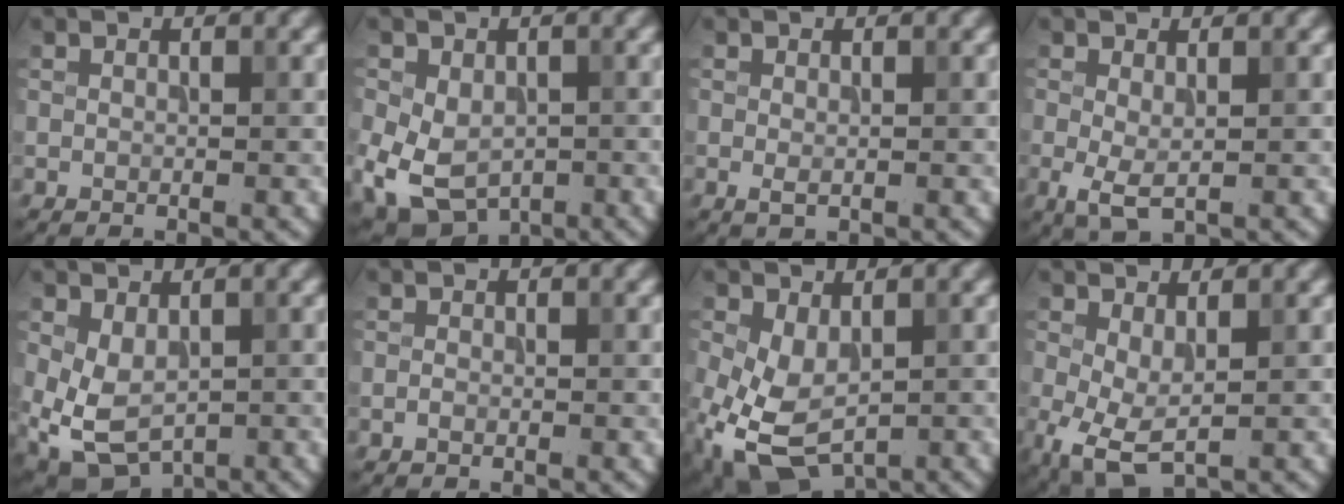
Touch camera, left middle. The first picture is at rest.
{"total": 6.7, "force": [-2.5, 4.5, 4.4], "torque": [-0.099, -0.030, -0.024]}
{"total": 0.7, "force": [-0.3, 0.1, 0.6], "torque": [-0.015, -0.001, 0.004]}
{"total": 2.0, "force": [-0.5, 0.4, 1.9], "torque": [-0.045, -0.005, -0.001]}
{"total": 5.2, "force": [-0.9, 3.0, 4.1], "torque": [-0.098, -0.020, 0.004]}
{"total": 0.7, "force": [-0.7, 0.0, -0.1], "torque": [-0.004, -0.002, -0.005]}
{"total": 7.3, "force": [-2.9, 4.0, 5.4], "torque": [-0.136, -0.020, -0.035]}
{"total": 3.4, "force": [-0.8, 1.4, 3.0], "torque": [-0.077, -0.010, -0.007]}